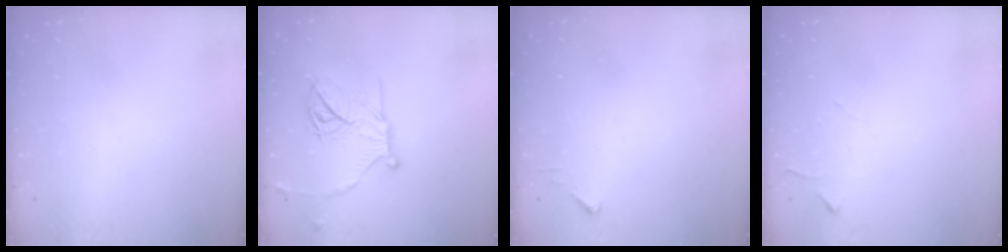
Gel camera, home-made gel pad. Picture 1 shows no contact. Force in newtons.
{"total": 17.0, "press": 17.0, "slide": 1.0}
{"total": 2.7, "press": 2.7, "slide": 0.3}
{"total": 4.7, "press": 4.6, "slide": 0.6}